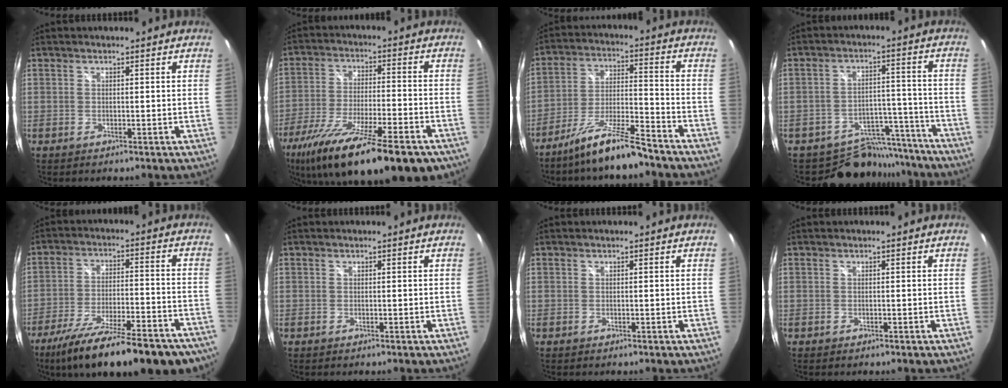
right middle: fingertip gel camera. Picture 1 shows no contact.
{"total": 24.8, "force": [-17.2, 6.1, 16.8], "torque": [-0.305, -0.069, -0.270]}
{"total": 11.6, "force": [-9.6, 0.8, 6.5], "torque": [-0.133, -0.004, -0.170]}
{"total": 12.3, "force": [-11.0, 5.5, 1.2], "torque": [-0.025, 0.039, -0.149]}
{"total": 26.8, "force": [-21.2, 6.8, 14.9], "torque": [-0.251, -0.051, -0.300]}
{"total": 0.0}
{"total": 0.0}
{"total": 0.0}